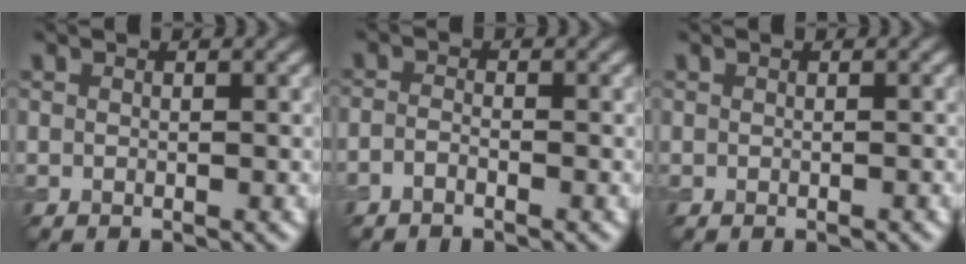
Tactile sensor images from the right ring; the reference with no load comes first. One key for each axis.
{"total": 1.2, "fx": -0.9, "fy": 0.4, "fz": 0.7, "tx": -0.017, "ty": 0.000, "tz": -0.020}
{"total": 0.0}